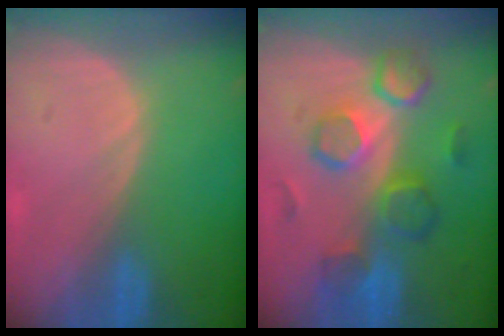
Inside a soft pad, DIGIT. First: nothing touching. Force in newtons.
{"total": 8.6, "press": 8.5, "slide": 1.6}